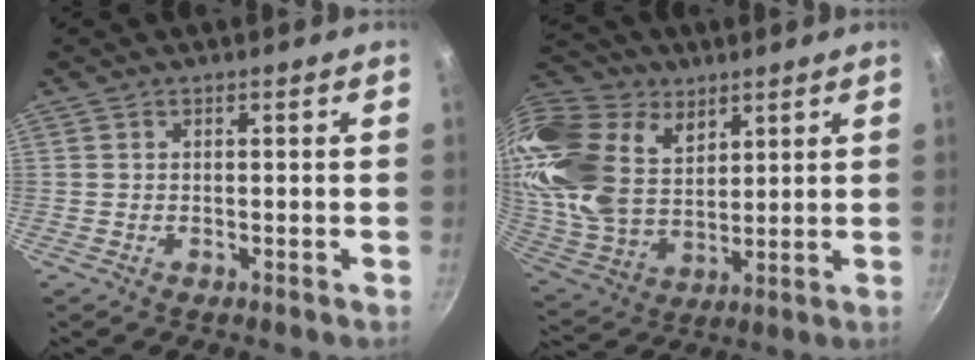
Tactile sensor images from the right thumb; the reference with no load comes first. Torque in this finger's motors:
{"motor_torque": [0.48, 2.22, 1.41, 1.36, 0.44]}